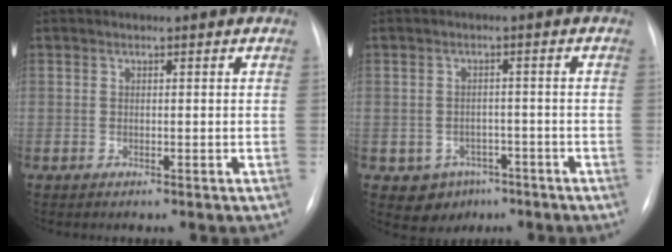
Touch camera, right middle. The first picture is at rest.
{"total": 4.8, "force": [-2.6, 3.9, 1.1], "torque": [-0.012, 0.009, -0.028]}